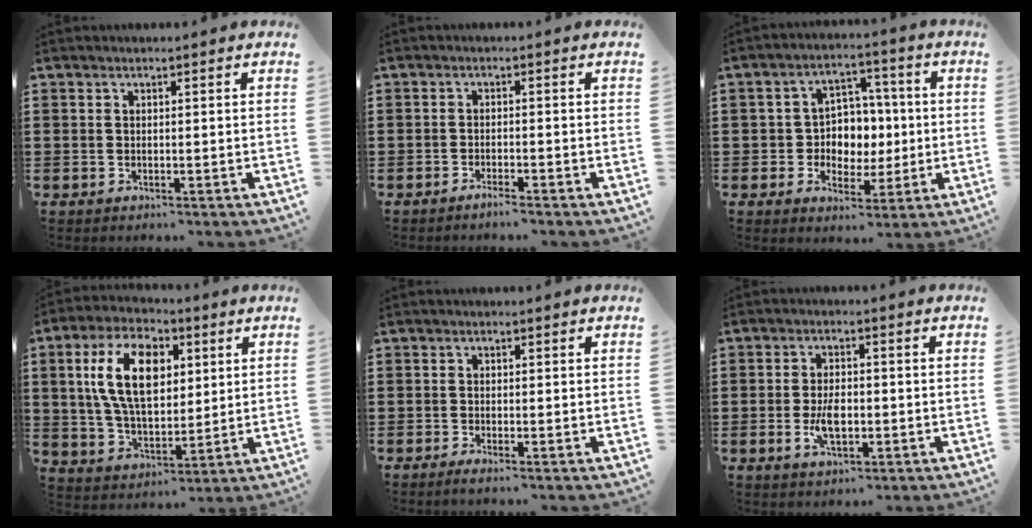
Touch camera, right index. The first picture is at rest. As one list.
[{"total": 1.5, "force": [-1.4, 0.0, 0.6], "torque": [-0.011, -0.002, -0.025]}, {"total": 6.2, "force": [0.0, 5.7, 2.4], "torque": [-0.053, 0.010, -0.003]}, {"total": 12.5, "force": [3.5, 7.1, 9.7], "torque": [-0.211, 0.014, 0.059]}, {"total": 0.6, "force": [-0.3, 0.0, 0.5], "torque": [-0.008, -0.005, -0.004]}, {"total": 4.9, "force": [-0.9, 2.4, 4.1], "torque": [-0.079, -0.005, -0.019]}]